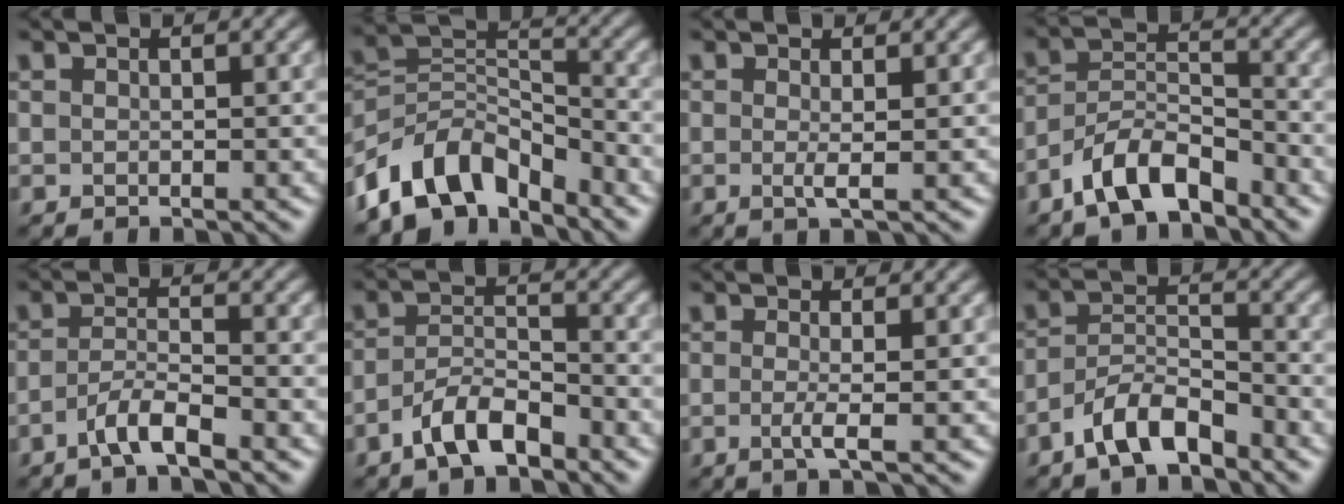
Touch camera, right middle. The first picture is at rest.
{"total": 8.5, "force": [-6.1, 4.3, 4.1], "torque": [-0.055, 0.002, -0.129]}
{"total": 1.4, "force": [0.0, 0.2, 1.3], "torque": [-0.027, -0.004, -0.003]}
{"total": 5.8, "force": [-4.1, 2.3, 3.3], "torque": [-0.055, 0.005, -0.082]}
{"total": 3.2, "force": [-2.2, 0.5, 2.3], "torque": [-0.046, 0.006, -0.048]}
{"total": 4.3, "force": [-3.0, 1.6, 2.7], "torque": [-0.050, 0.008, -0.059]}
{"total": 2.0, "force": [-0.3, 0.5, 1.9], "torque": [-0.036, -0.008, -0.011]}
{"total": 4.9, "force": [-3.5, 1.8, 2.9], "torque": [-0.050, 0.007, -0.070]}